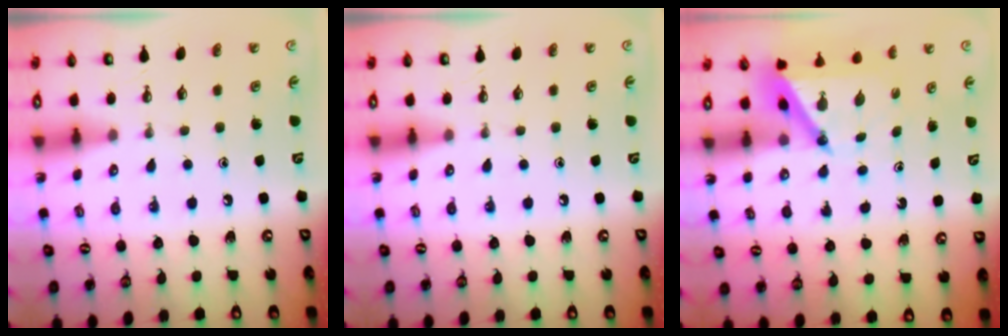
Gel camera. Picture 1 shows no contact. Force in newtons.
{"total": 0.0}
{"total": 4.4, "press": 4.3, "slide": 0.4}